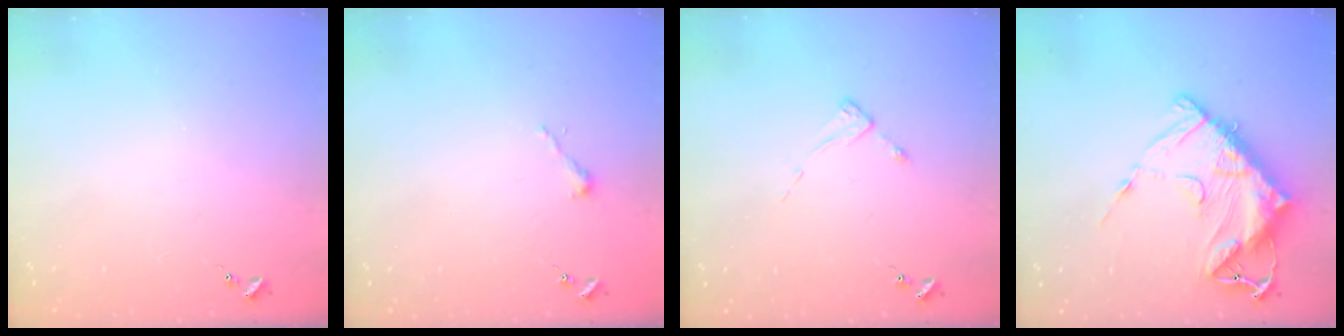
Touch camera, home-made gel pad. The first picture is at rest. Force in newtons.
{"total": 2.5, "press": 2.5, "slide": 0.2}
{"total": 2.6, "press": 2.6, "slide": 0.2}
{"total": 18.7, "press": 18.6, "slide": 1.9}